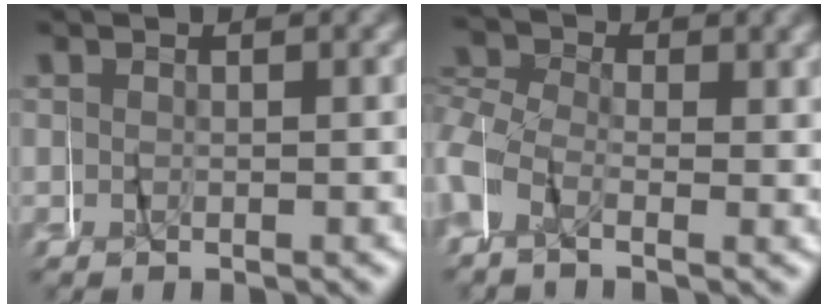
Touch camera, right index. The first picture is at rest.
{"total": 4.2, "force": [-0.4, 4.0, 1.2], "torque": [-0.035, -0.008, -0.019]}